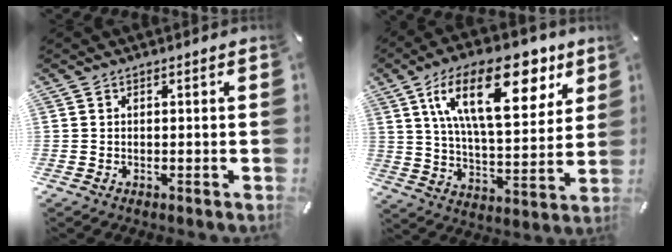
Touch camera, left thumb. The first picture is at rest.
{"total": 23.8, "force": [11.2, 10.9, 17.9], "torque": [-0.300, -0.032, 0.176]}